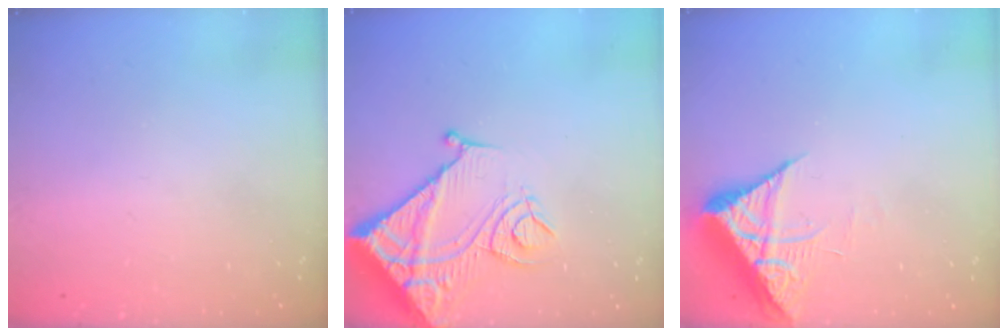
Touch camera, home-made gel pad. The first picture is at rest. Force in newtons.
{"total": 16.5, "press": 16.4, "slide": 2.0}
{"total": 7.5, "press": 7.5, "slide": 0.8}